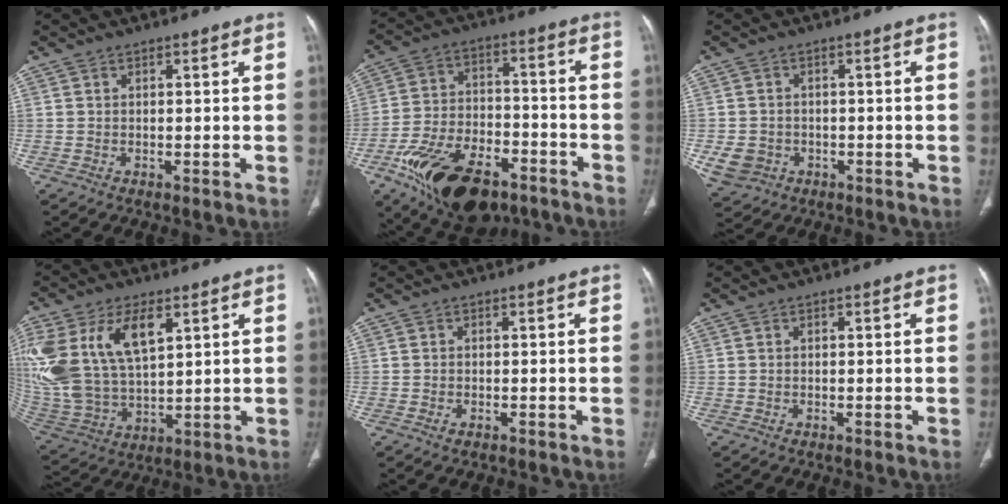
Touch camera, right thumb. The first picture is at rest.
{"total": 21.3, "force": [-12.2, 11.3, 13.3], "torque": [-0.243, 0.049, -0.200]}
{"total": 5.4, "force": [-1.5, 4.8, 2.0], "torque": [-0.037, 0.007, -0.016]}
{"total": 22.5, "force": [8.2, 12.3, 17.0], "torque": [-0.379, -0.009, 0.165]}
{"total": 1.1, "force": [-0.6, 0.6, 0.8], "torque": [-0.017, 0.003, -0.009]}
{"total": 0.0}